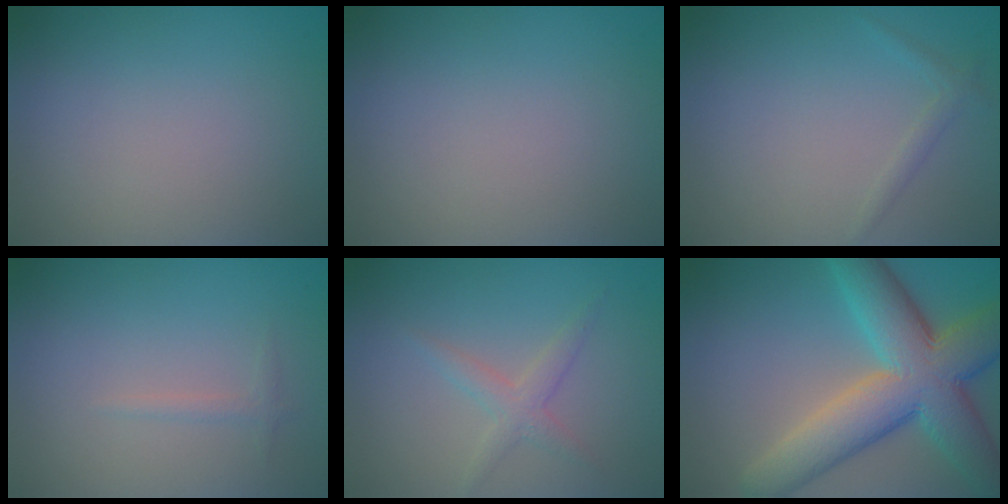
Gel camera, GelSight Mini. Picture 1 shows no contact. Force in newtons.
{"total": 0.0}
{"total": 1.1, "press": 1.1, "slide": 0.1}
{"total": 0.8, "press": 0.8, "slide": 0.0}
{"total": 1.9, "press": 1.9, "slide": 0.0}
{"total": 11.0, "press": 11.0, "slide": 0.5}